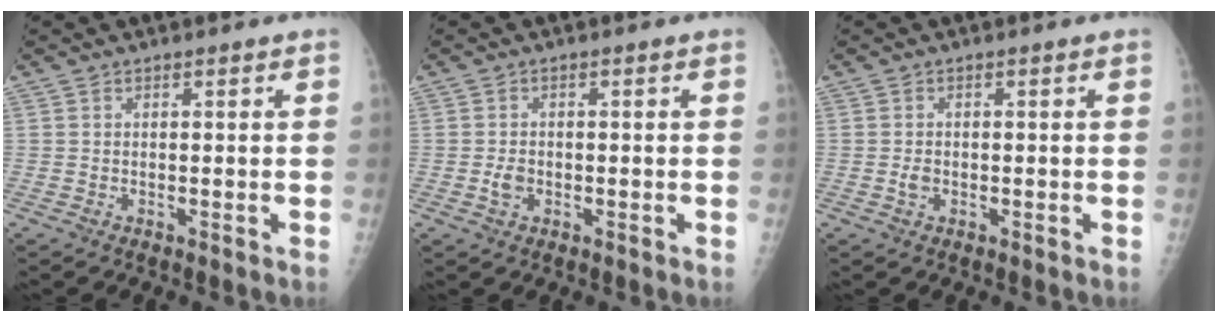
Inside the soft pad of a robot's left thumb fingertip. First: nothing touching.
{"total": 2.4, "force": [-0.7, 1.8, 1.5], "torque": [-0.021, 0.007, -0.012]}
{"total": 1.6, "force": [-0.5, 1.2, 1.0], "torque": [-0.015, 0.005, -0.008]}